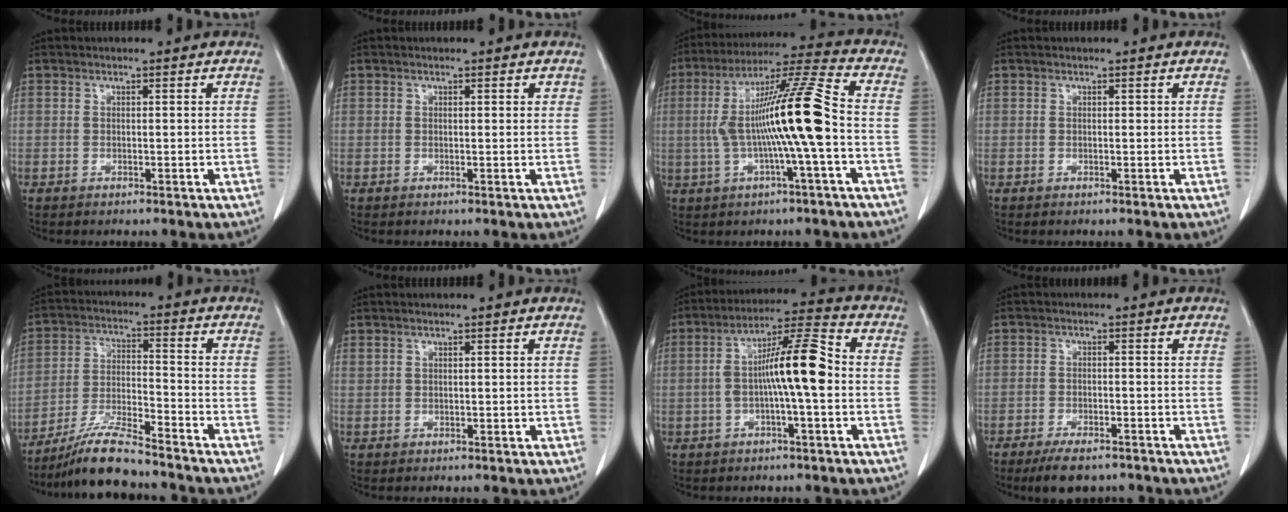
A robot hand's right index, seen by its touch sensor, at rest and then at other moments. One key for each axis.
{"total": 0.7, "fx": 0.4, "fy": 0.3, "fz": 0.5, "tx": -0.006, "ty": -0.001, "tz": 0.004}
{"total": 14.4, "fx": -1.2, "fy": -0.4, "fz": 14.4, "tx": -0.262, "ty": 0.019, "tz": -0.030}
{"total": 0.0}
{"total": 9.9, "fx": -8.6, "fy": 0.4, "fz": 5.0, "tx": -0.095, "ty": -0.016, "tz": -0.157}
{"total": 0.8, "fx": 0.6, "fy": 0.3, "fz": 0.4, "tx": -0.008, "ty": 0.003, "tz": 0.014}
{"total": 10.8, "fx": -0.7, "fy": 1.2, "fz": 10.7, "tx": -0.187, "ty": 0.026, "tz": -0.018}
{"total": 6.0, "fx": -4.7, "fy": 2.0, "fz": 3.2, "tx": -0.049, "ty": -0.007, "tz": -0.069}